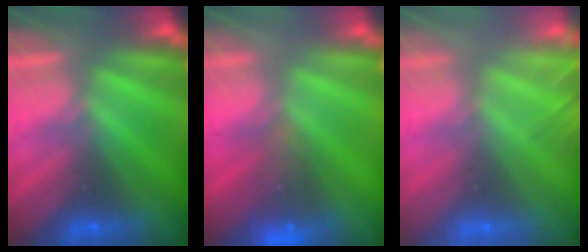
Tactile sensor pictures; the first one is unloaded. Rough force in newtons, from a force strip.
{"total": 6.7}
{"total": 7.7}